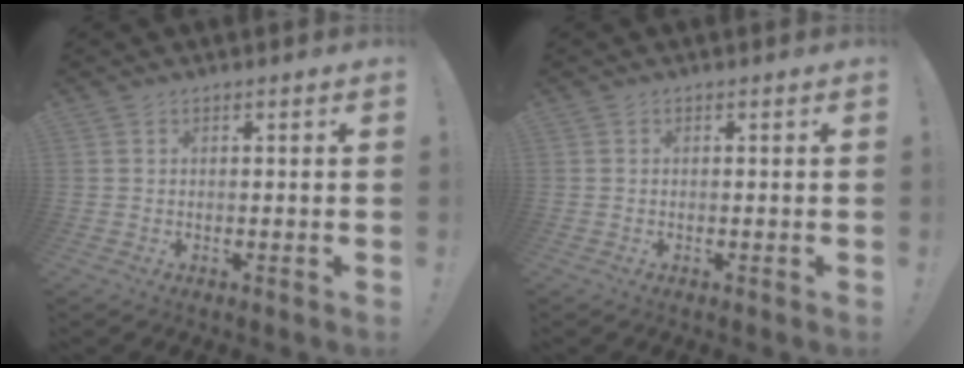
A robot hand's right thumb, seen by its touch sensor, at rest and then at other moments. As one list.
[{"total": 0.0}]